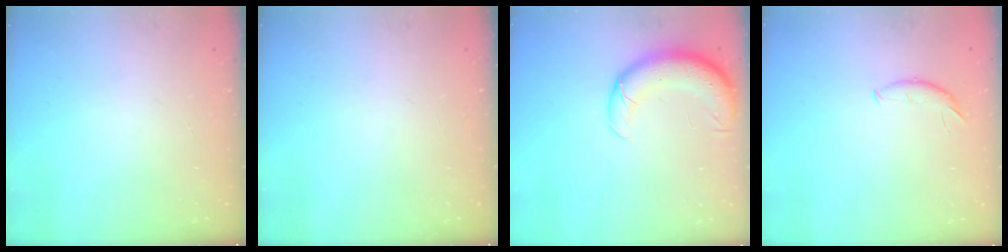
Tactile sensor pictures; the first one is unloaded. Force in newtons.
{"total": 0.0}
{"total": 9.9, "press": 9.6, "slide": 2.6}
{"total": 6.0, "press": 6.0, "slide": 0.4}